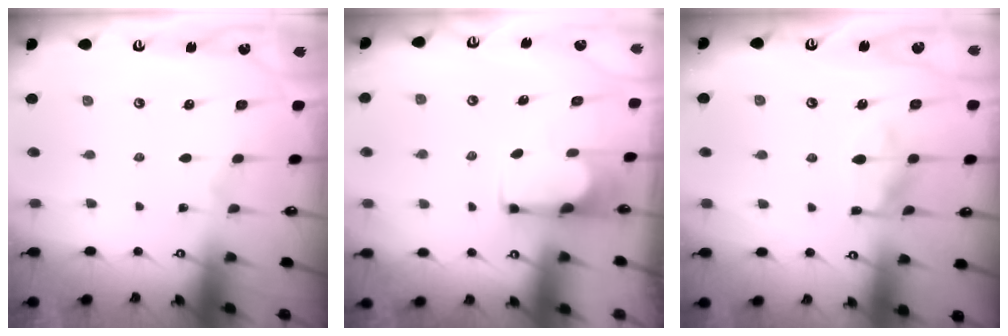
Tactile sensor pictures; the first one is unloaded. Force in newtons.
{"total": 1.8, "press": 1.5, "slide": 0.9}
{"total": 9.2, "press": 9.2, "slide": 0.8}